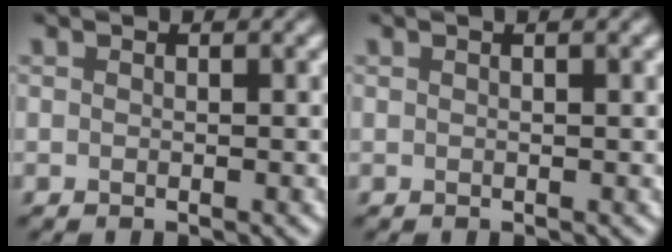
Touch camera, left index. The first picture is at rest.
{"total": 1.1, "force": [0.5, 0.3, 0.9], "torque": [-0.015, 0.003, 0.001]}